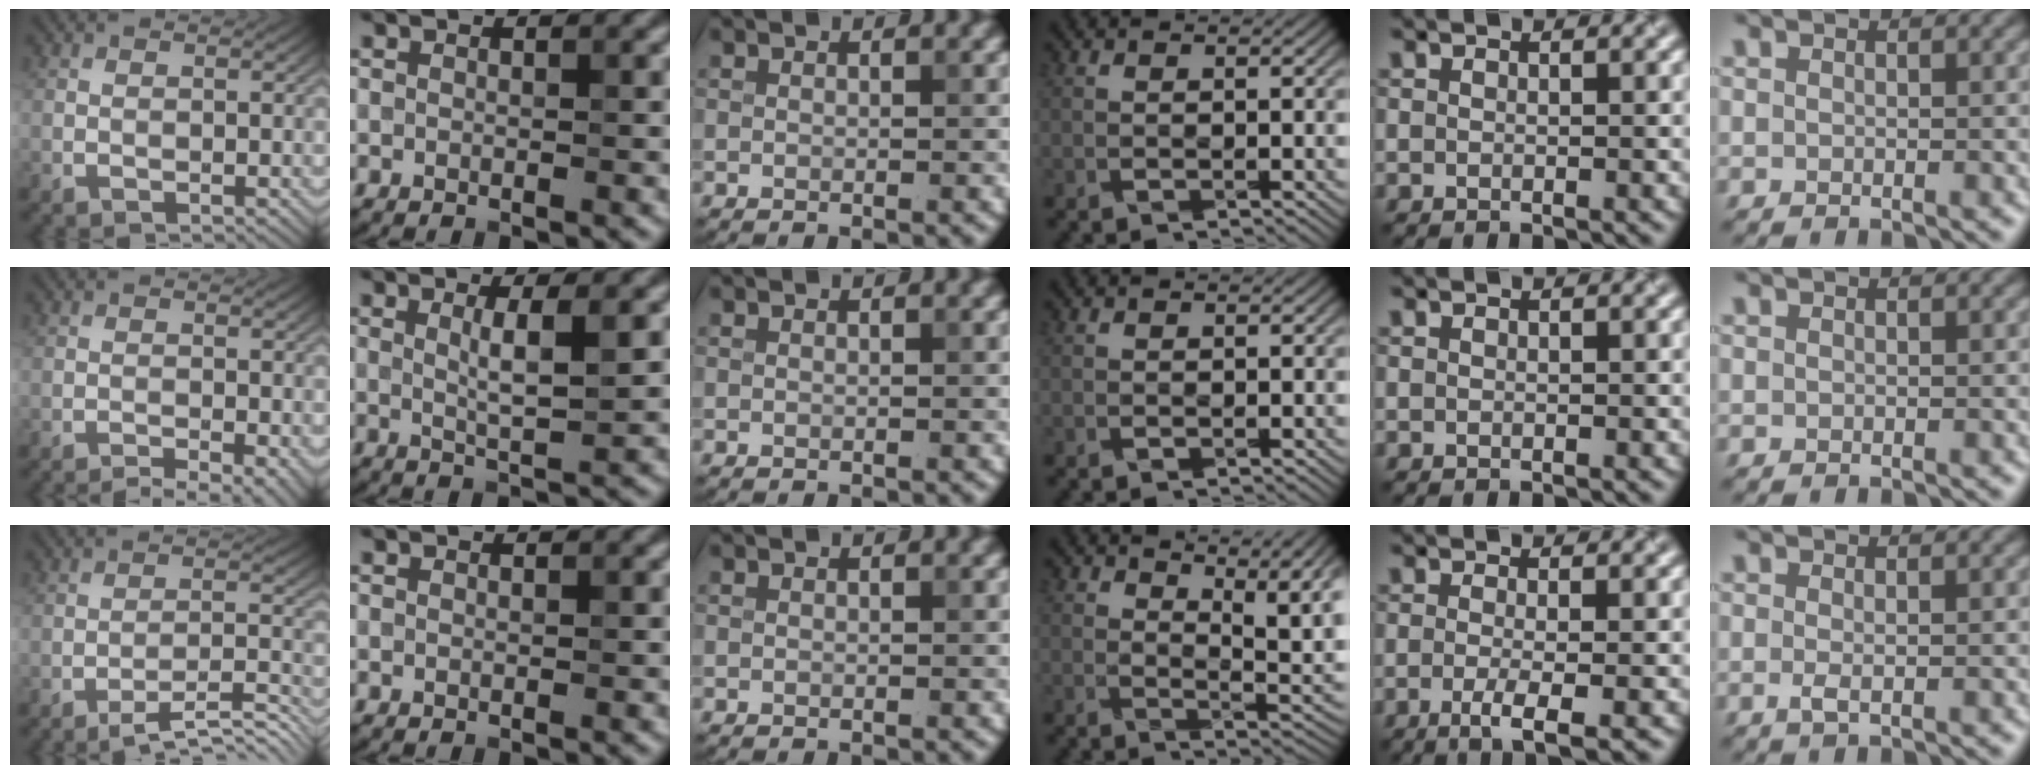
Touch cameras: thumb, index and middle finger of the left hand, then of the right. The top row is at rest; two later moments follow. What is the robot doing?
{"motion": "pour", "object": "sugar"}